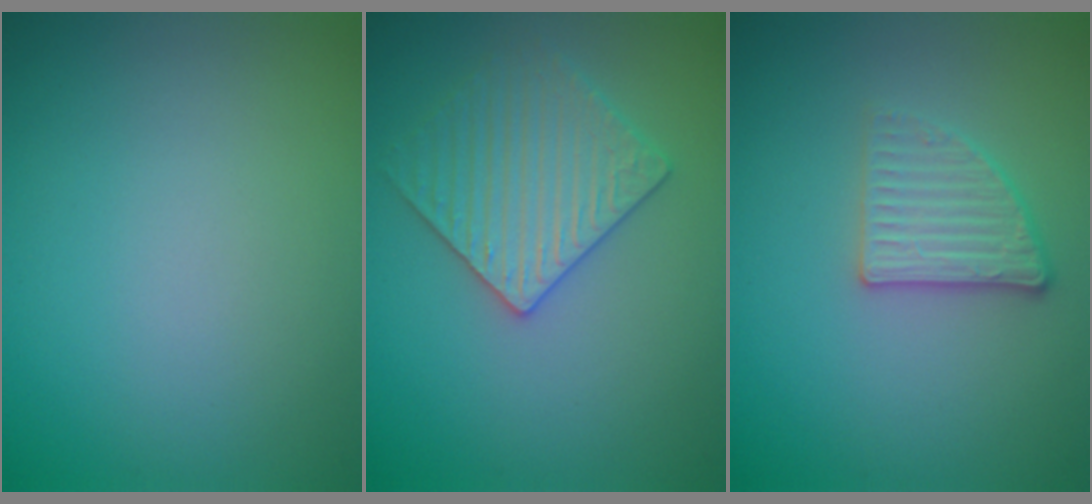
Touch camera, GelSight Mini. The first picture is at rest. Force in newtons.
{"total": 3.5, "press": 3.5, "slide": 0.7}
{"total": 2.7, "press": 2.4, "slide": 1.1}